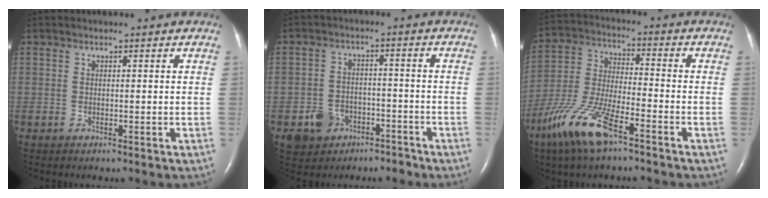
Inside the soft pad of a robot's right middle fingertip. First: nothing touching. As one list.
[{"total": 7.0, "force": [-4.5, 5.0, 2.0], "torque": [-0.048, 0.014, -0.065]}, {"total": 12.2, "force": [-7.6, 2.7, 9.2], "torque": [-0.209, -0.016, -0.147]}]